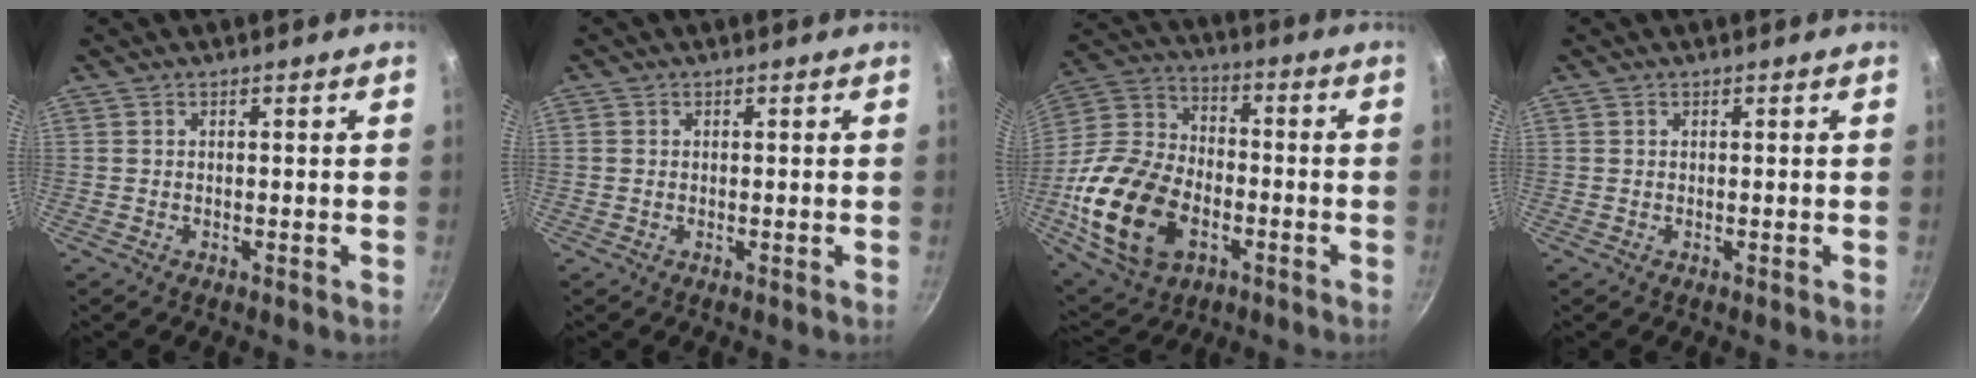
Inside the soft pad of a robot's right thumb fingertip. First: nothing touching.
{"total": 0.7, "force": [0.0, 0.6, 0.2], "torque": [-0.002, 0.002, -0.002]}
{"total": 22.6, "force": [-6.7, 14.9, 15.6], "torque": [-0.298, 0.030, -0.123]}
{"total": 0.0}